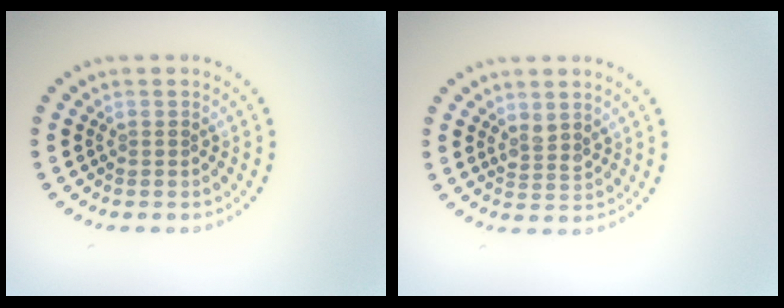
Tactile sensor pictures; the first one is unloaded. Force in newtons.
{"total": 1.5, "press": 1.2, "slide": 0.9}